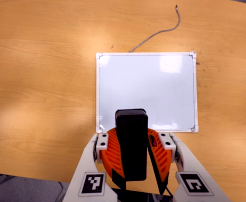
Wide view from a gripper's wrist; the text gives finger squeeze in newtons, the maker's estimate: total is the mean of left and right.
{"total": 13.1, "left": 12.4, "right": 13.7}